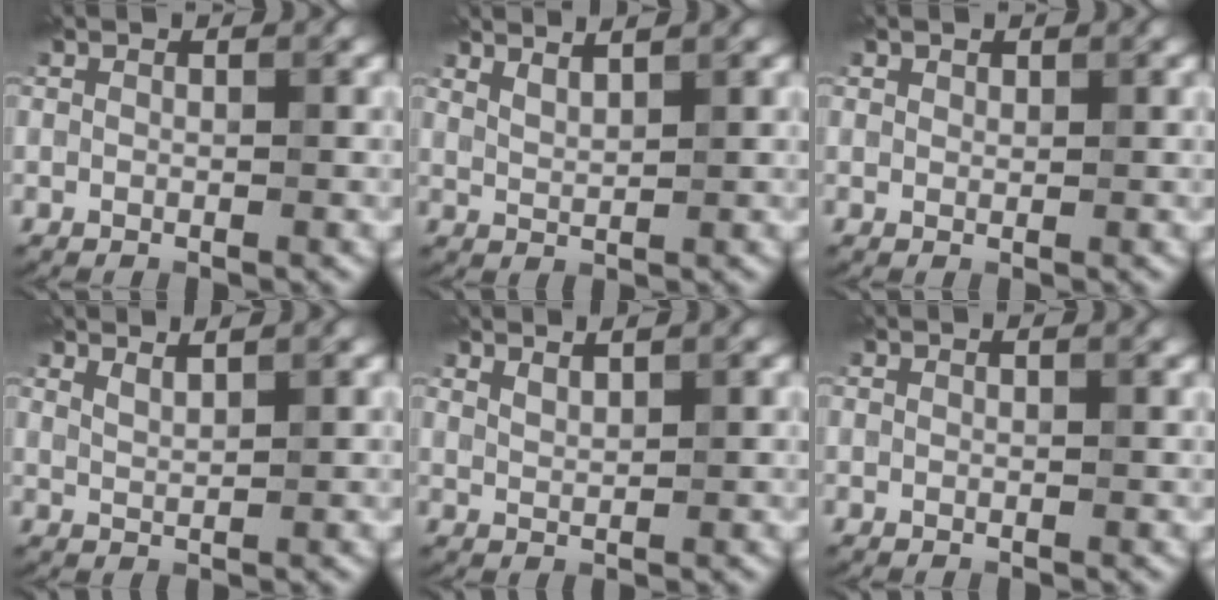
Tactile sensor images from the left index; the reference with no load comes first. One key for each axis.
{"total": 2.2, "fx": 1.9, "fy": 0.4, "fz": 0.9, "tx": -0.010, "ty": 0.007, "tz": 0.031}
{"total": 0.7, "fx": 0.6, "fy": 0.4, "fz": 0.1, "tx": -0.001, "ty": 0.000, "tz": 0.012}
{"total": 2.0, "fx": 1.7, "fy": 0.4, "fz": 0.8, "tx": -0.008, "ty": 0.006, "tz": 0.026}
{"total": 1.7, "fx": 1.5, "fy": 0.3, "fz": 0.6, "tx": -0.006, "ty": 0.003, "tz": 0.024}
{"total": 1.0, "fx": 0.7, "fy": 0.3, "fz": 0.7, "tx": -0.003, "ty": 0.004, "tz": 0.006}